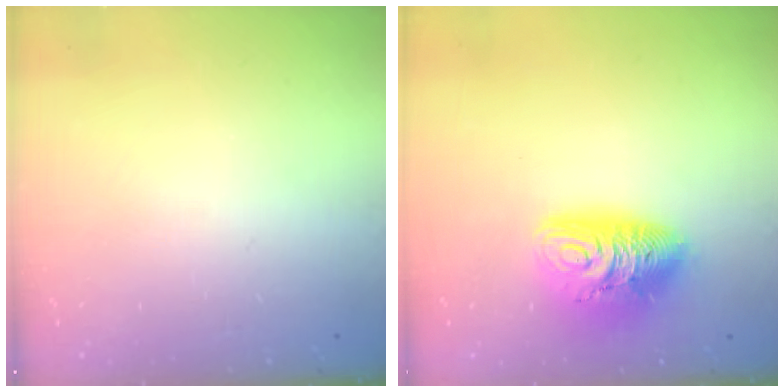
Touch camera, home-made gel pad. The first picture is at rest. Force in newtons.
{"total": 11.3, "press": 11.3, "slide": 0.8}